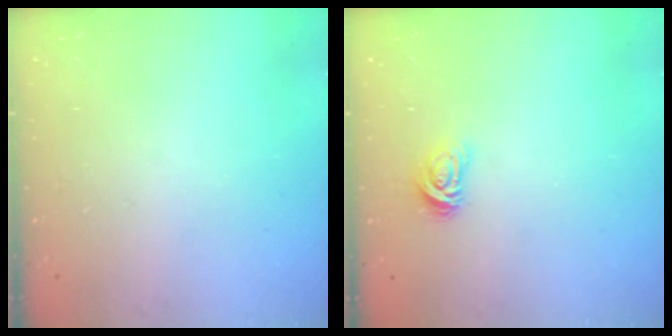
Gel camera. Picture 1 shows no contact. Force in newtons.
{"total": 4.1, "press": 4.1, "slide": 0.6}